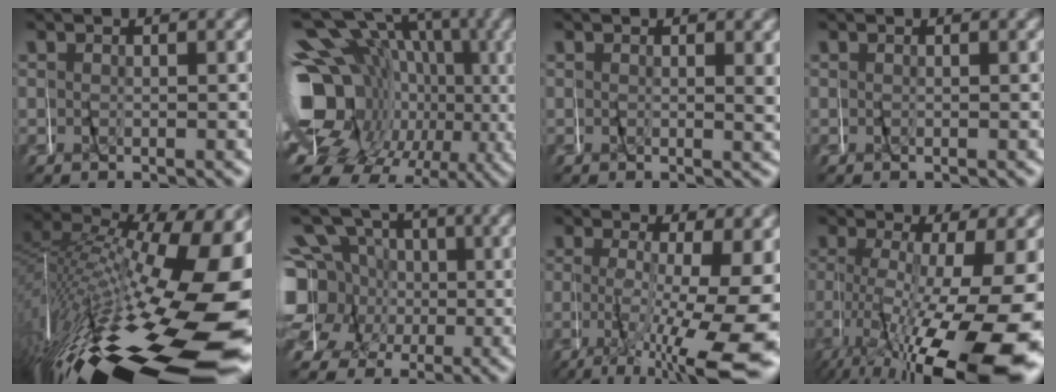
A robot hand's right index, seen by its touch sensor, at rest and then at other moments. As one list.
[{"total": 15.2, "force": [-0.6, 12.3, 8.9], "torque": [-0.154, -0.026, -0.006]}, {"total": 0.7, "force": [0.5, -0.1, 0.5], "torque": [0.000, 0.000, 0.008]}, {"total": 0.0}, {"total": 22.9, "force": [-6.5, 10.9, 19.1], "torque": [-0.273, -0.041, -0.066]}, {"total": 11.2, "force": [0.3, 10.2, 4.7], "torque": [-0.100, -0.011, -0.007]}, {"total": 8.4, "force": [-2.5, 2.2, 7.7], "torque": [-0.100, -0.013, -0.030]}, {"total": 12.4, "force": [-3.4, 4.4, 11.1], "torque": [-0.157, -0.019, -0.035]}]